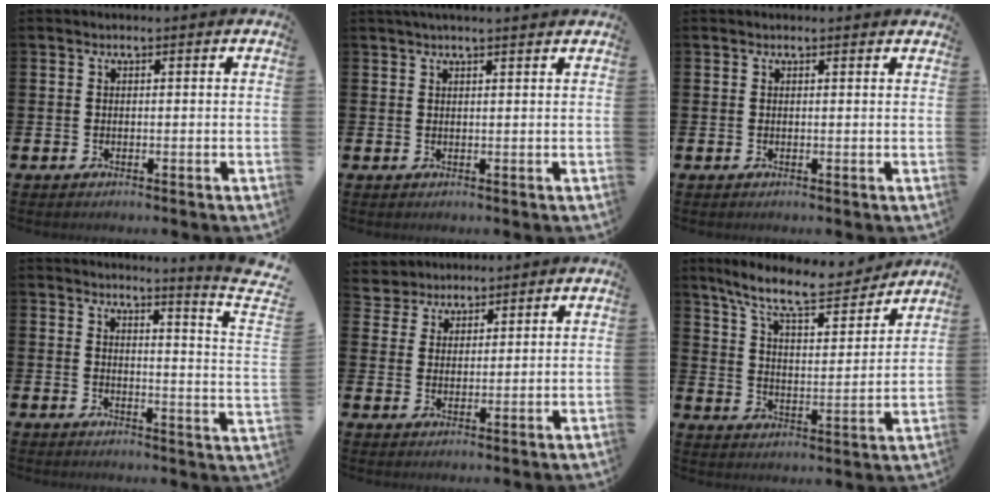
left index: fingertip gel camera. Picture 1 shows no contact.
{"total": 1.6, "force": [1.4, -0.2, 0.6], "torque": [-0.009, -0.004, 0.026]}
{"total": 0.0}
{"total": 3.2, "force": [2.6, -0.9, 1.6], "torque": [-0.033, -0.046, 0.031]}
{"total": 4.0, "force": [3.6, 1.5, -1.0], "torque": [-0.005, -0.014, 0.067]}
{"total": 10.6, "force": [9.3, 2.1, 4.7], "torque": [-0.125, -0.052, 0.161]}